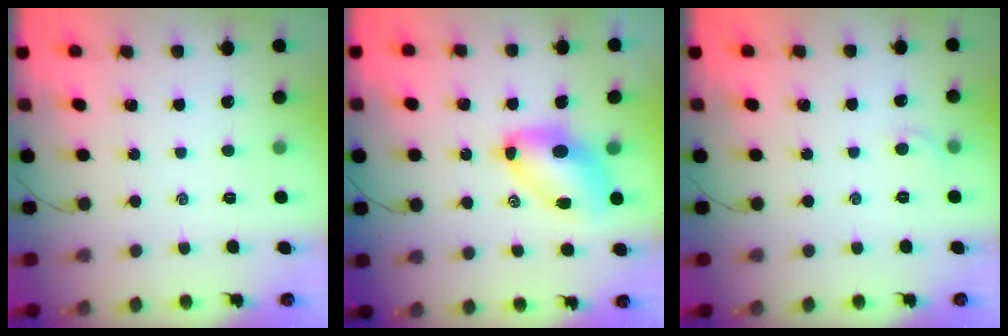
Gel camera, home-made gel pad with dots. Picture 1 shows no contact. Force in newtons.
{"total": 8.9, "press": 8.6, "slide": 2.2}
{"total": 3.1, "press": 2.9, "slide": 1.0}